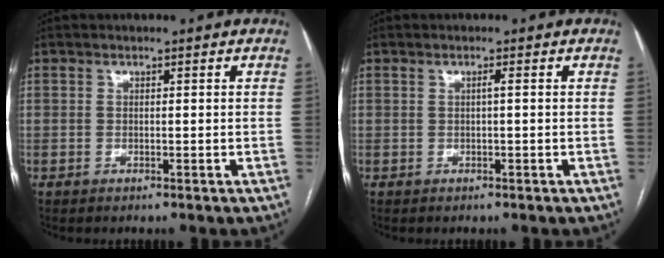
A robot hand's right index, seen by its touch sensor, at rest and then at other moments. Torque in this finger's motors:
{"motor_torque": [0.07, 0.03, 0.13, 0.02]}